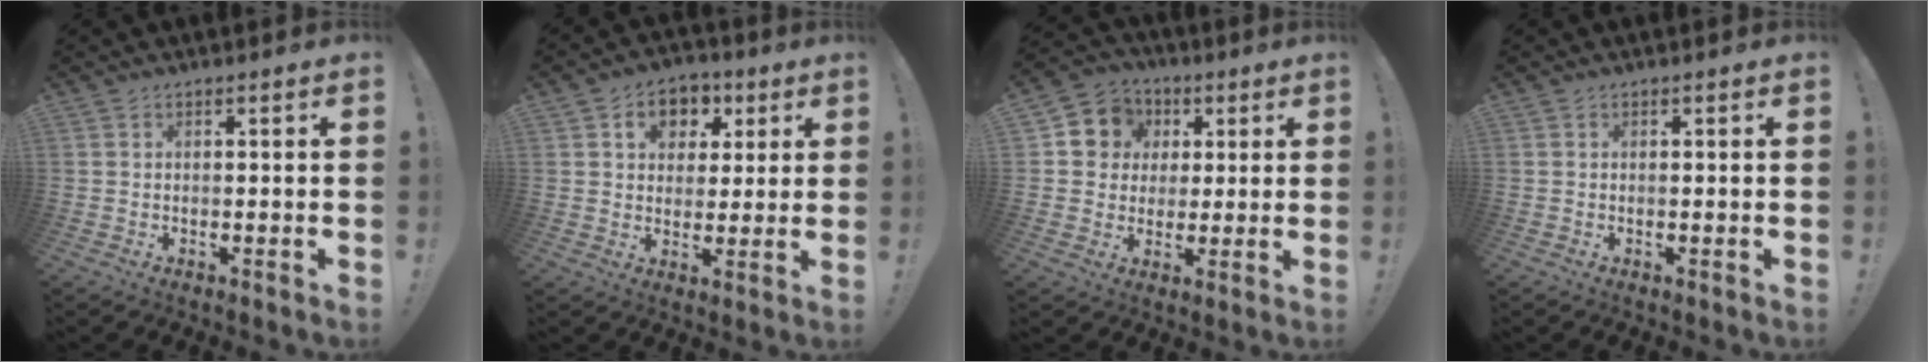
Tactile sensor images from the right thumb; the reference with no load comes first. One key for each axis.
{"total": 8.8, "fx": 2.9, "fy": 7.4, "fz": 3.8, "tx": -0.054, "ty": -0.005, "tz": 0.057}
{"total": 9.0, "fx": 1.8, "fy": 8.6, "fz": 2.3, "tx": -0.034, "ty": -0.001, "tz": 0.042}
{"total": 0.0}